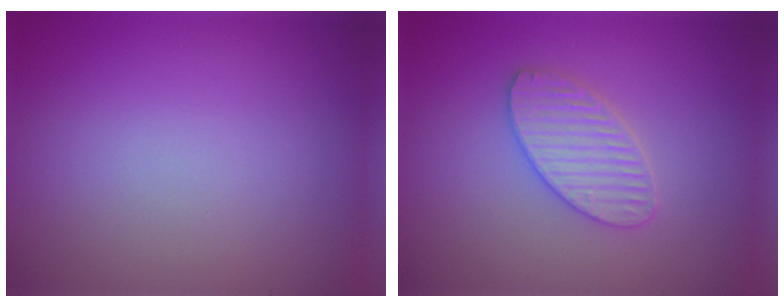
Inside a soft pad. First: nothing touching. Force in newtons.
{"total": 3.2, "press": 3.2, "slide": 0.3}